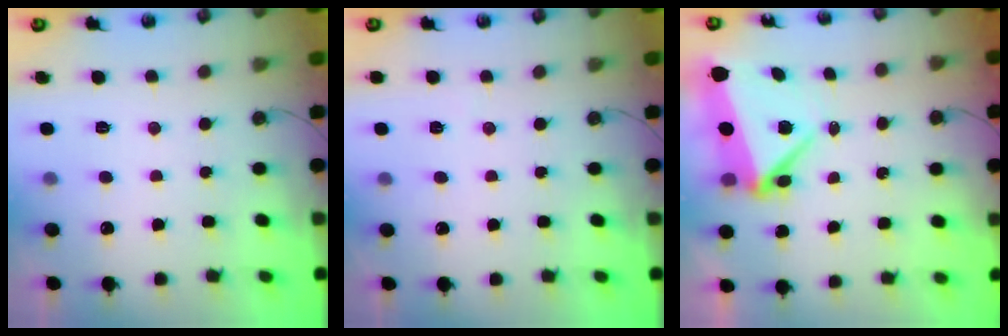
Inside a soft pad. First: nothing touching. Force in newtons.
{"total": 3.0, "press": 2.1, "slide": 2.2}
{"total": 6.4, "press": 6.3, "slide": 1.2}